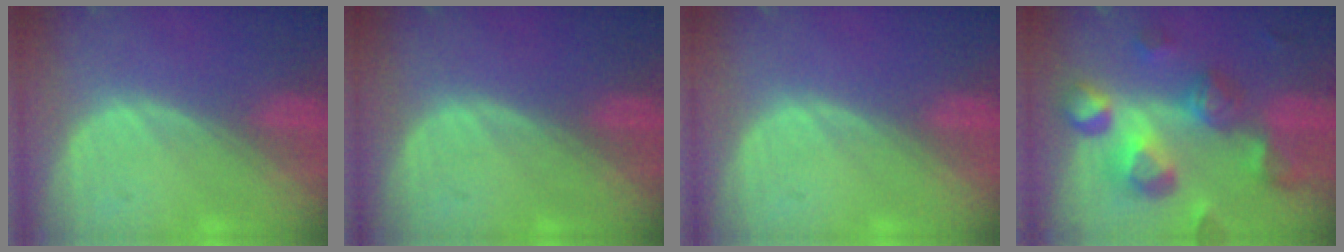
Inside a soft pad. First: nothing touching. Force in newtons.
{"total": 0.0}
{"total": 0.0}
{"total": 11.1, "press": 10.0, "slide": 4.9}